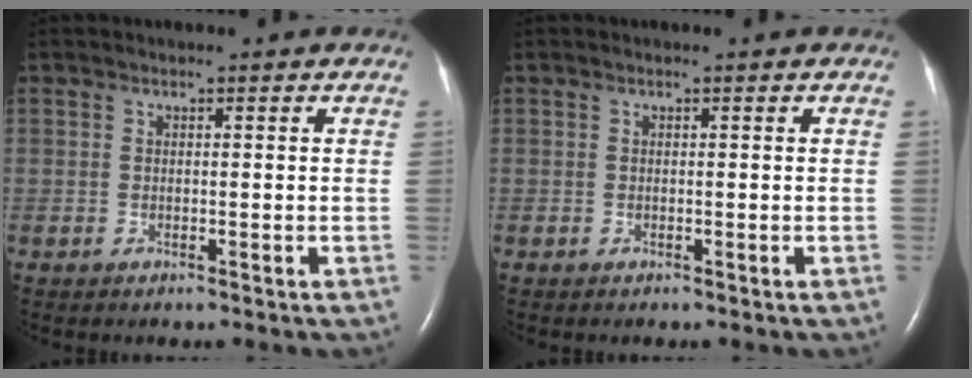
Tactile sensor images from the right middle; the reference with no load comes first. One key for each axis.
{"total": 0.0}